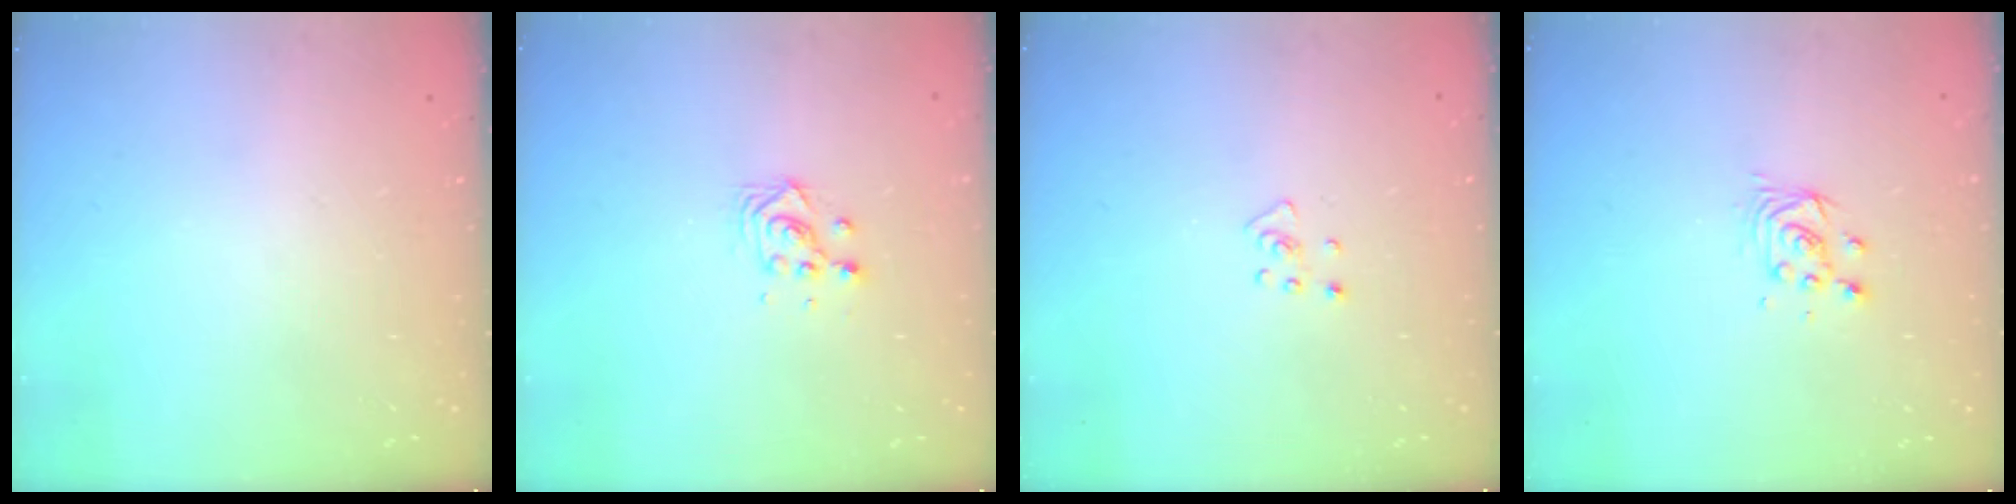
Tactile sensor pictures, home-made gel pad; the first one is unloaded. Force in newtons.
{"total": 3.8, "press": 3.8, "slide": 0.3}
{"total": 3.6, "press": 3.6, "slide": 0.2}
{"total": 3.9, "press": 3.9, "slide": 0.3}